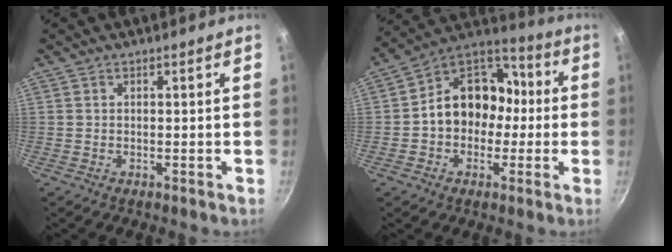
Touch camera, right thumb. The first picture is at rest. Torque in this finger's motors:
{"motor_torque": [1.44, 2.73, 1.05, -0.51, 0.11]}